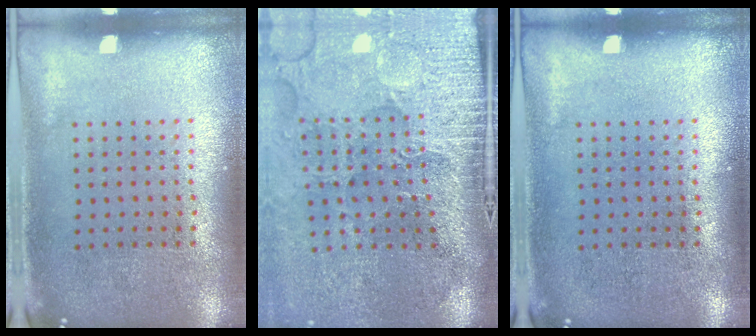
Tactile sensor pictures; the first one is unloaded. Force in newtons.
{"total": 4.0, "press": 3.6, "slide": 1.9}
{"total": 0.0}